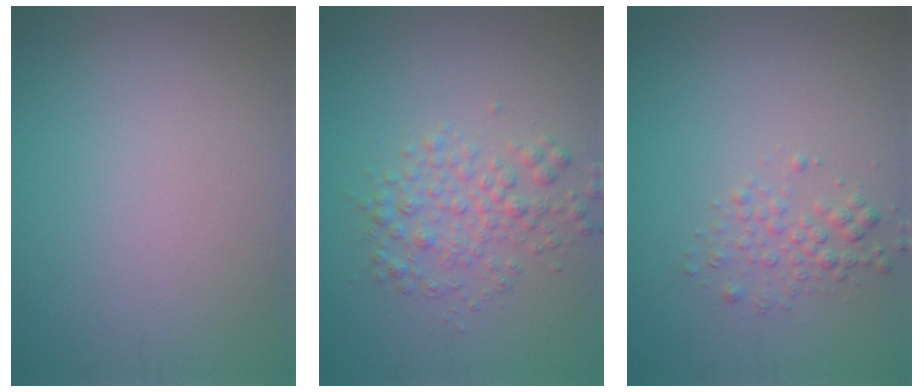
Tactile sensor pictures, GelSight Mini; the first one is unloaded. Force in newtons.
{"total": 2.9, "press": 2.9, "slide": 0.0}
{"total": 1.7, "press": 1.7, "slide": 0.1}